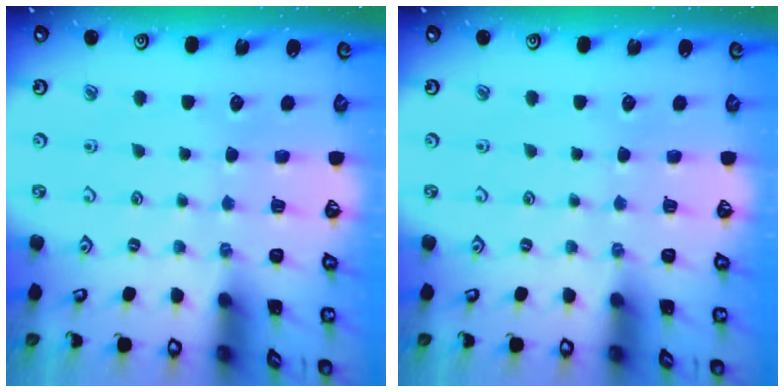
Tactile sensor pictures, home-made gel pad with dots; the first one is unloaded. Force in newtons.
{"total": 0.0}